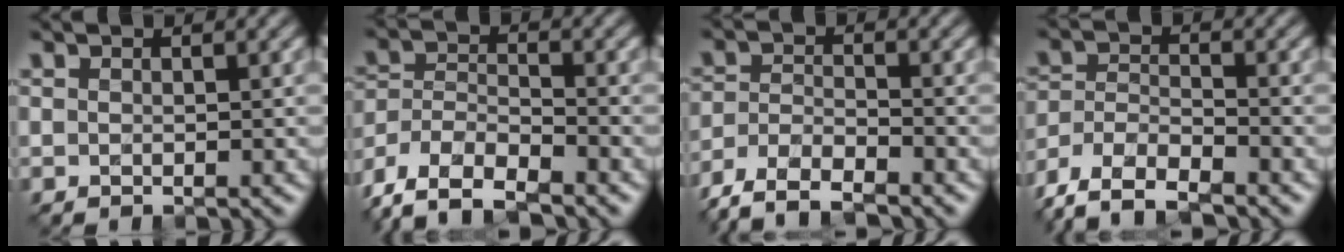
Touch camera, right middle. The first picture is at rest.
{"total": 7.4, "force": [-5.9, 2.7, 3.5], "torque": [-0.065, -0.009, -0.117]}
{"total": 5.6, "force": [-4.7, 1.5, 2.5], "torque": [-0.050, -0.008, -0.096]}
{"total": 6.7, "force": [-5.5, 2.1, 3.1], "torque": [-0.060, -0.008, -0.111]}